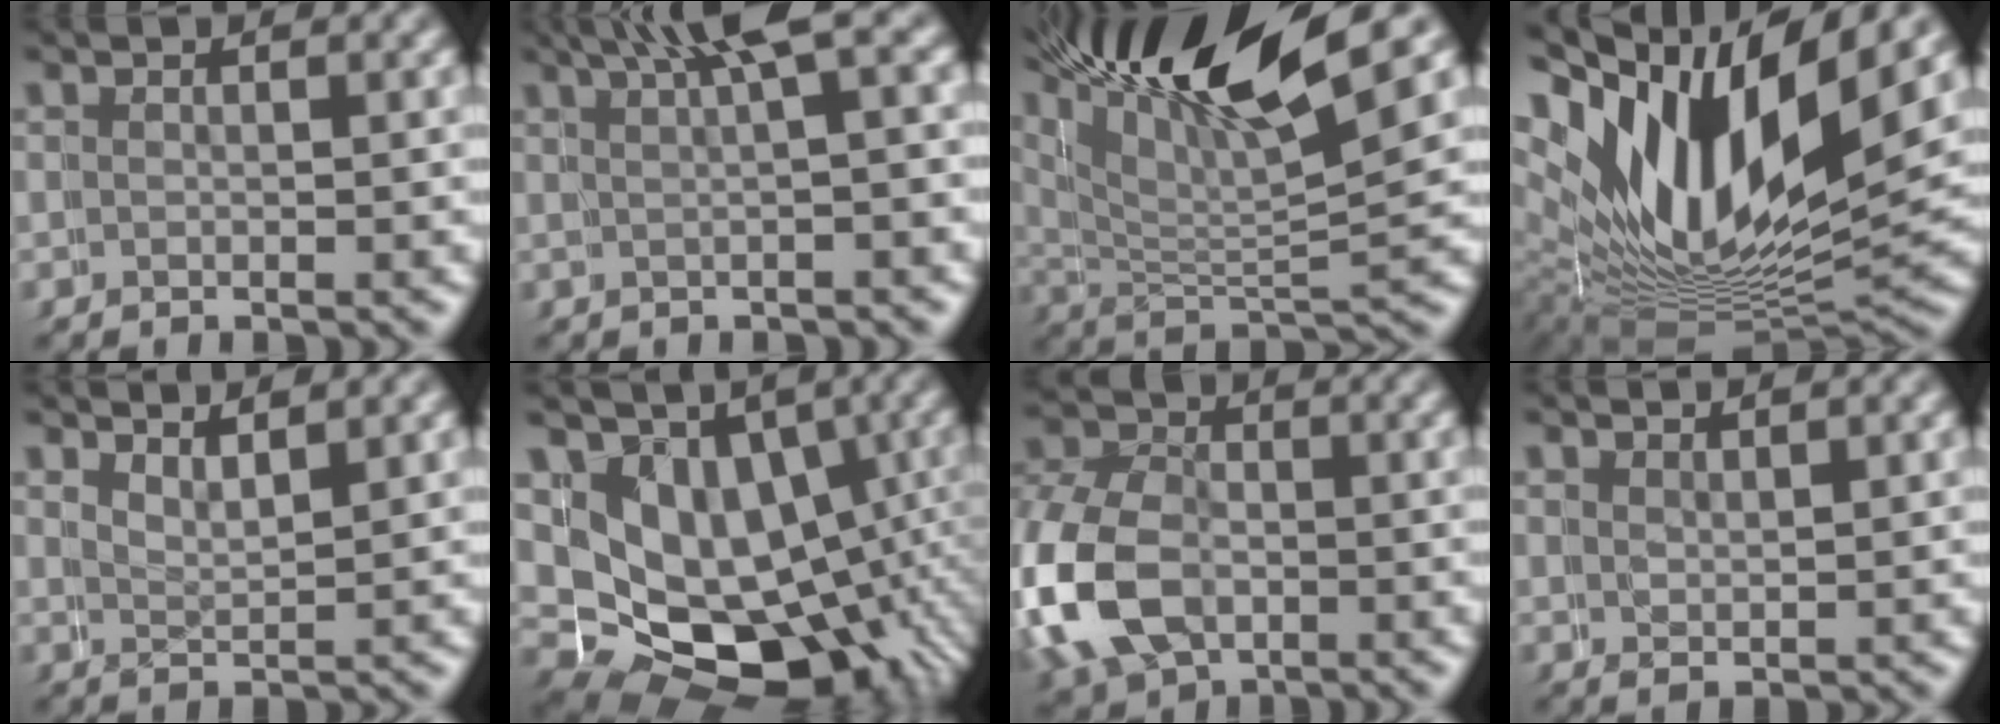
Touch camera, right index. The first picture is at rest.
{"total": 4.5, "force": [2.3, 0.3, 3.8], "torque": [-0.040, 0.016, 0.037]}
{"total": 13.7, "force": [7.8, 5.5, 9.8], "torque": [-0.175, 0.031, 0.115]}
{"total": 16.3, "force": [4.7, 10.1, 11.9], "torque": [-0.197, 0.015, 0.056]}
{"total": 3.0, "force": [2.8, -0.7, -0.6], "torque": [-0.002, -0.008, 0.050]}
{"total": 16.9, "force": [-4.1, 13.5, 9.3], "torque": [-0.169, -0.065, -0.050]}
{"total": 9.6, "force": [-1.2, 8.5, 4.2], "torque": [-0.127, -0.037, -0.011]}
{"total": 2.3, "force": [2.0, 0.2, 1.0], "torque": [-0.017, -0.003, 0.044]}